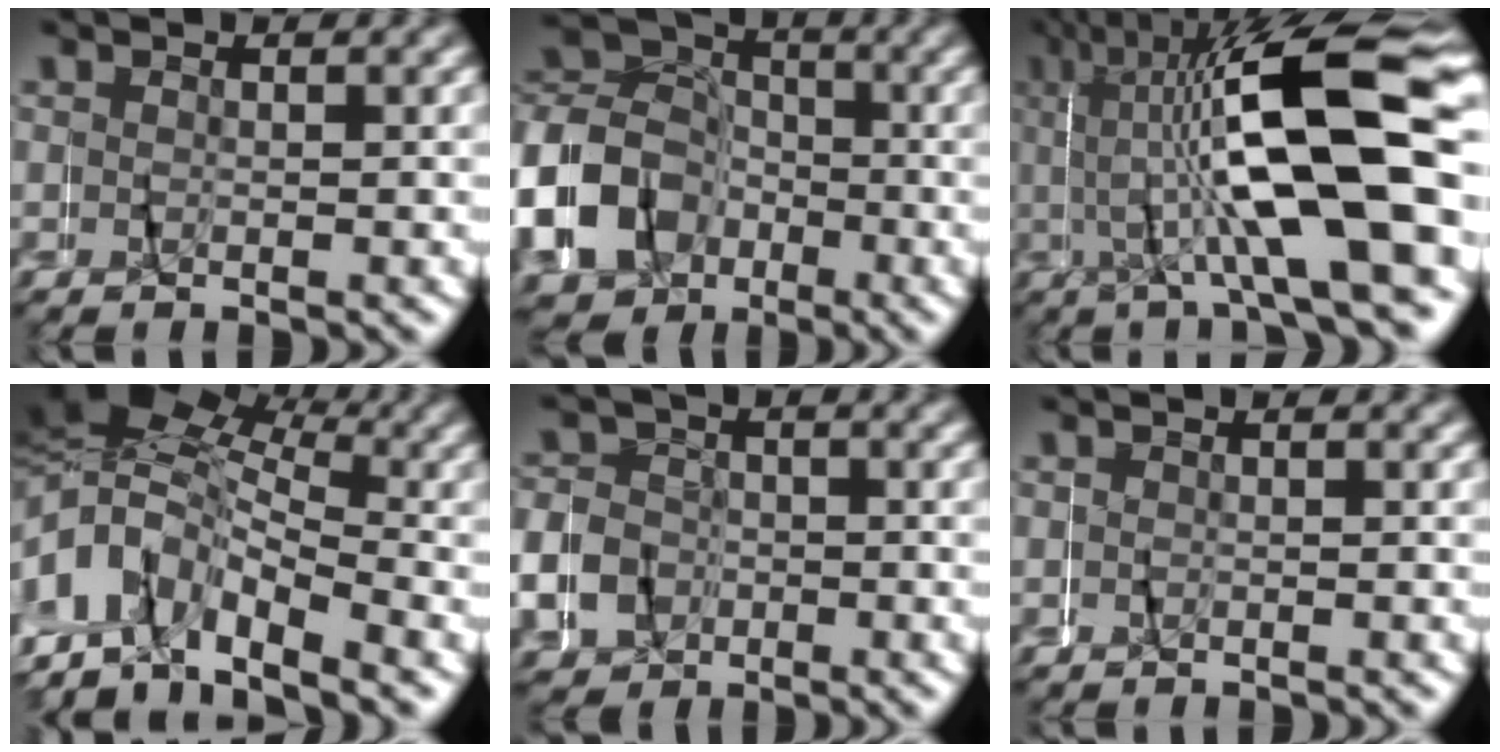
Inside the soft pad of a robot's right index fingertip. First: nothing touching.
{"total": 10.2, "force": [-1.8, 9.0, 4.4], "torque": [-0.110, -0.020, -0.027]}
{"total": 15.2, "force": [2.4, 5.4, 14.0], "torque": [-0.216, 0.024, 0.034]}
{"total": 13.7, "force": [0.5, 11.9, 6.8], "torque": [-0.161, -0.008, -0.013]}
{"total": 5.9, "force": [-2.0, 5.4, 1.1], "torque": [-0.036, -0.005, -0.037]}
{"total": 0.5, "force": [-0.3, 0.0, -0.4], "torque": [-0.003, 0.004, -0.006]}